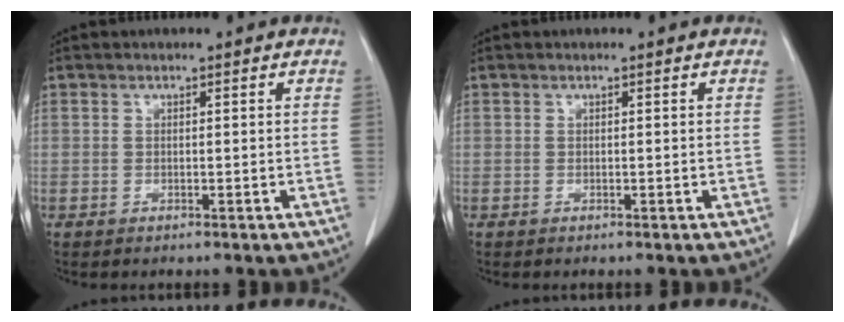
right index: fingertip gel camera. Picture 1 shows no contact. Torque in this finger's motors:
{"motor_torque": [-0.07, 0.05, 0.02, 0.00]}